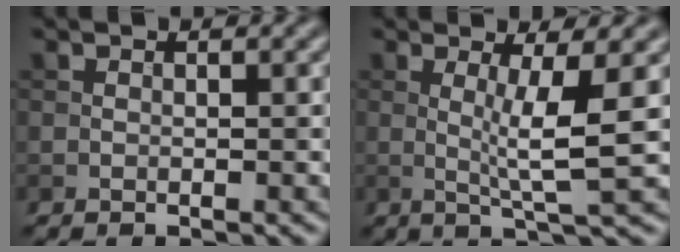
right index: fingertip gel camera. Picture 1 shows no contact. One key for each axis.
{"total": 4.6, "fx": 0.5, "fy": 0.5, "fz": 4.6, "tx": -0.084, "ty": -0.008, "tz": 0.013}